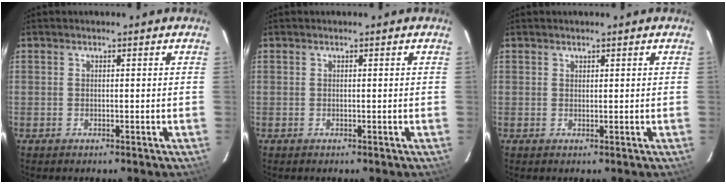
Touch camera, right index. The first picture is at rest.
{"total": 0.0}
{"total": 0.5, "force": [0.4, 0.3, 0.0], "torque": [0.002, 0.001, 0.008]}